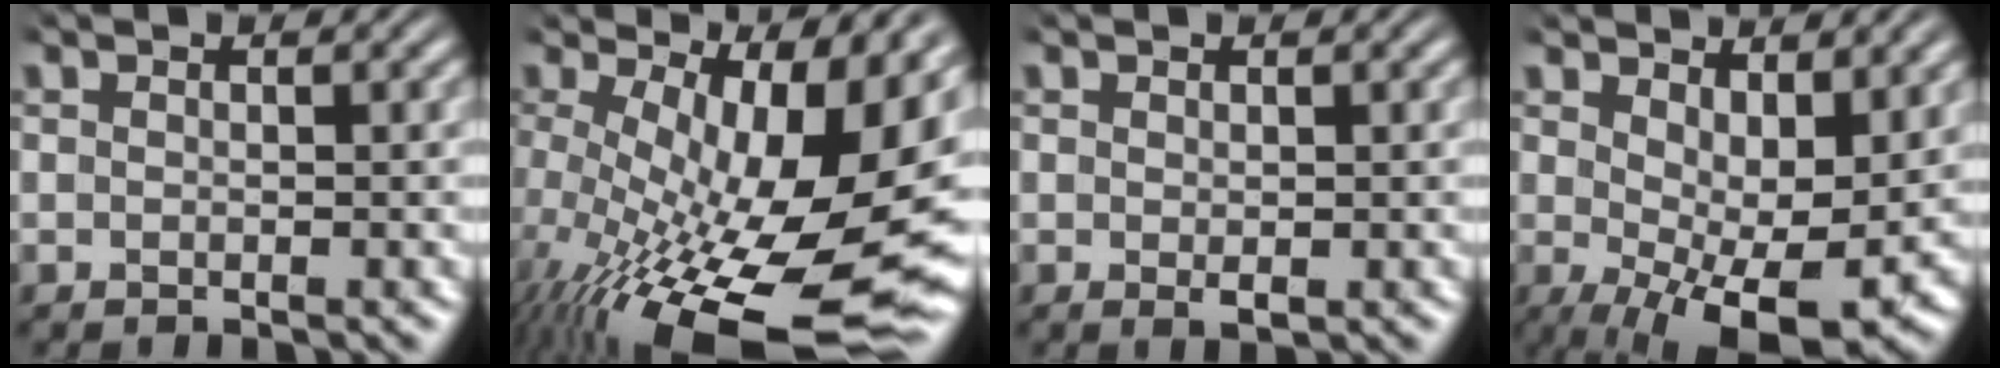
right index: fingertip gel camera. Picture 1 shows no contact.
{"total": 13.2, "force": [-3.4, 5.3, 11.6], "torque": [-0.184, -0.039, -0.026]}
{"total": 0.9, "force": [0.0, 0.6, 0.7], "torque": [-0.014, -0.004, 0.002]}
{"total": 7.1, "force": [-2.3, 2.7, 6.2], "torque": [-0.088, -0.039, -0.015]}